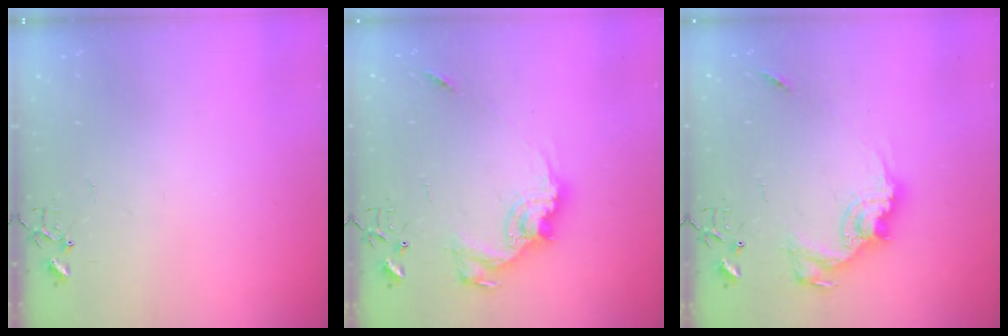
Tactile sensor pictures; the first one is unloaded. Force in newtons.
{"total": 14.8, "press": 14.8, "slide": 0.8}
{"total": 14.8, "press": 14.8, "slide": 0.8}